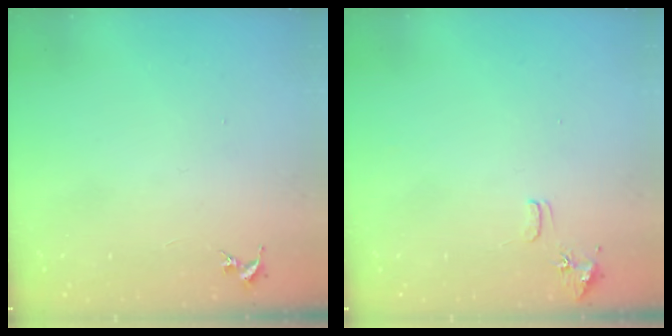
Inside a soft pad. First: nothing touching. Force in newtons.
{"total": 8.1, "press": 8.1, "slide": 0.7}